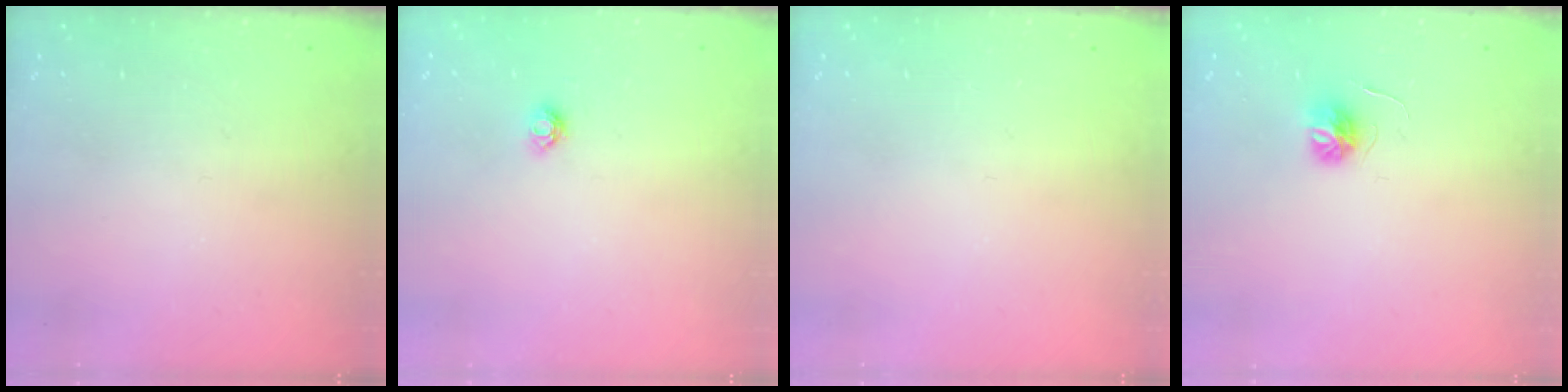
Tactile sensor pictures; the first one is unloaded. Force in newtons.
{"total": 3.6, "press": 3.5, "slide": 0.3}
{"total": 0.0}
{"total": 5.2, "press": 5.2, "slide": 0.6}